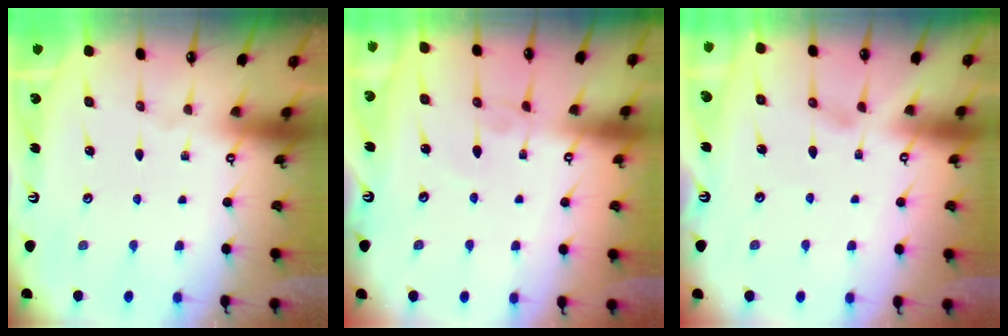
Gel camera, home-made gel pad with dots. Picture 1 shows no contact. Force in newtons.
{"total": 2.2, "press": 2.2, "slide": 0.1}
{"total": 0.0}